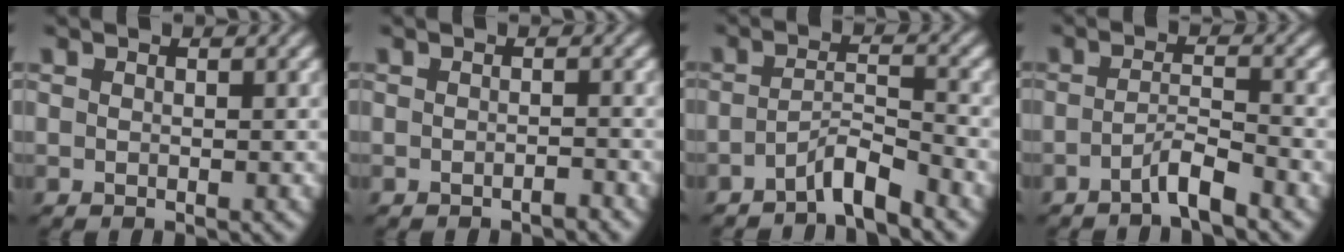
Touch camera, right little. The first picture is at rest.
{"total": 1.2, "force": [-1.1, -0.3, 0.0], "torque": [0.005, -0.003, -0.018]}
{"total": 3.5, "force": [-3.1, 0.2, 1.8], "torque": [-0.019, -0.011, -0.049]}
{"total": 2.8, "force": [-2.3, -0.1, 1.5], "torque": [-0.019, -0.010, -0.039]}